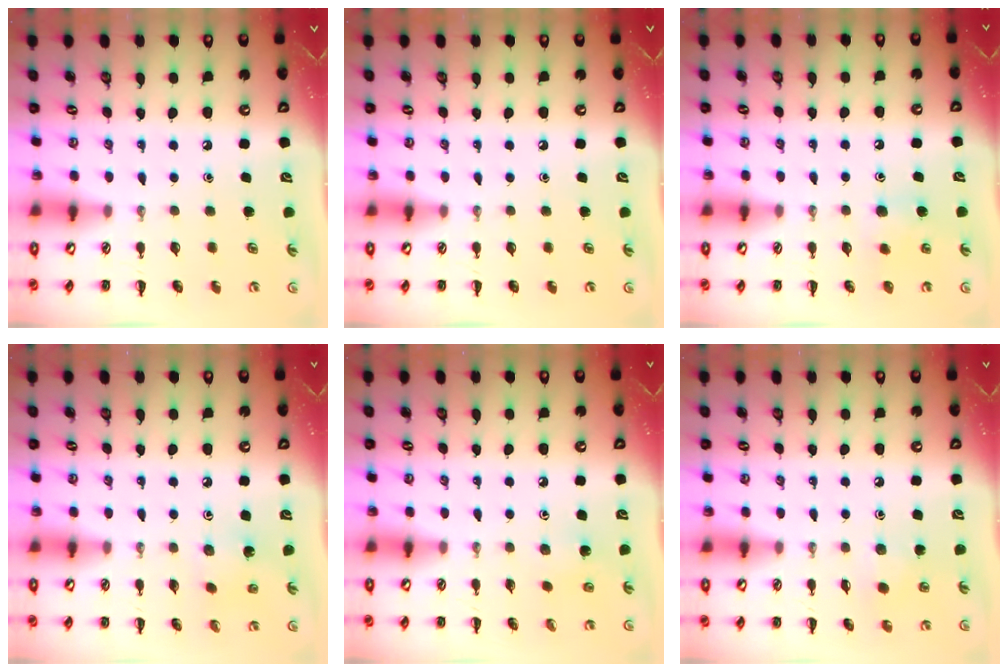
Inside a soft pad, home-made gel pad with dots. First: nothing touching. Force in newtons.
{"total": 0.0}
{"total": 5.7, "press": 5.4, "slide": 1.8}
{"total": 1.5, "press": 1.4, "slide": 0.4}
{"total": 3.8, "press": 3.6, "slide": 1.3}
{"total": 2.5, "press": 2.4, "slide": 0.8}